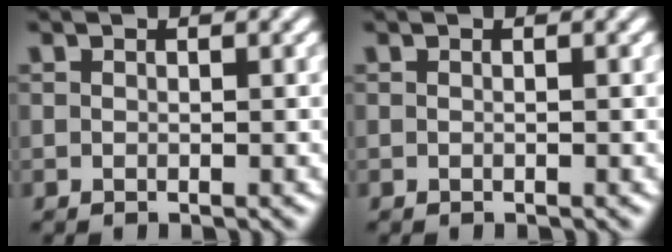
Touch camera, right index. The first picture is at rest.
{"total": 0.0}